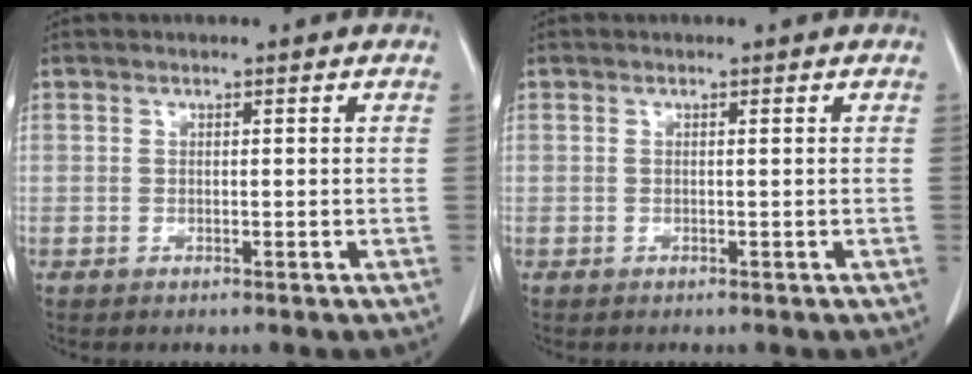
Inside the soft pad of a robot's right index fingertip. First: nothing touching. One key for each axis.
{"total": 0.0}